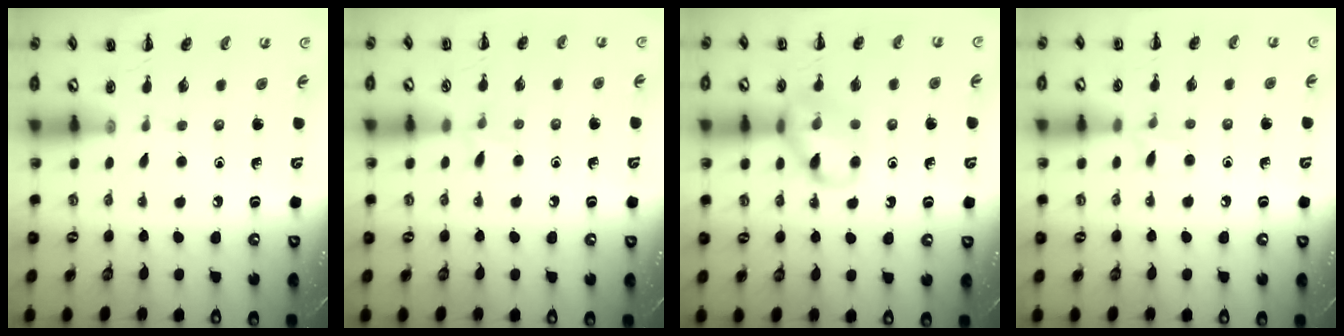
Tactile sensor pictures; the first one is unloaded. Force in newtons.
{"total": 5.5, "press": 5.1, "slide": 2.1}
{"total": 12.5, "press": 12.4, "slide": 1.7}
{"total": 5.2, "press": 4.9, "slide": 1.6}